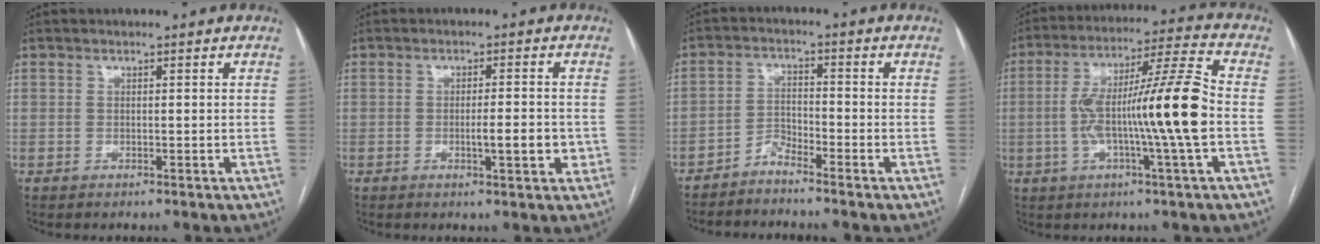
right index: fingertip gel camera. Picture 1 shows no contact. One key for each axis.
{"total": 4.4, "fx": -1.0, "fy": 0.8, "fz": 4.2, "tx": -0.066, "ty": -0.001, "tz": -0.012}
{"total": 2.9, "fx": -2.8, "fy": 0.1, "fz": 0.8, "tx": -0.017, "ty": -0.010, "tz": -0.059}
{"total": 15.5, "fx": -2.1, "fy": -0.5, "fz": 15.4, "tx": -0.266, "ty": 0.011, "tz": -0.043}